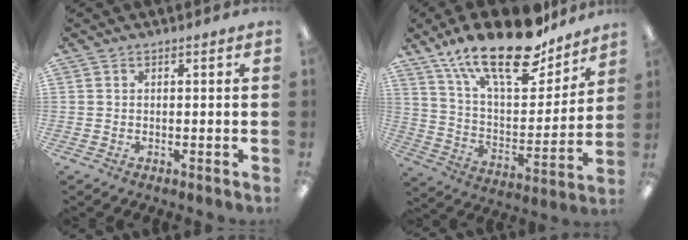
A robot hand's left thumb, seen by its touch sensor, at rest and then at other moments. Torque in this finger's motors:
{"motor_torque": [0.85, 0.10, 1.36, -1.41, 0.45]}